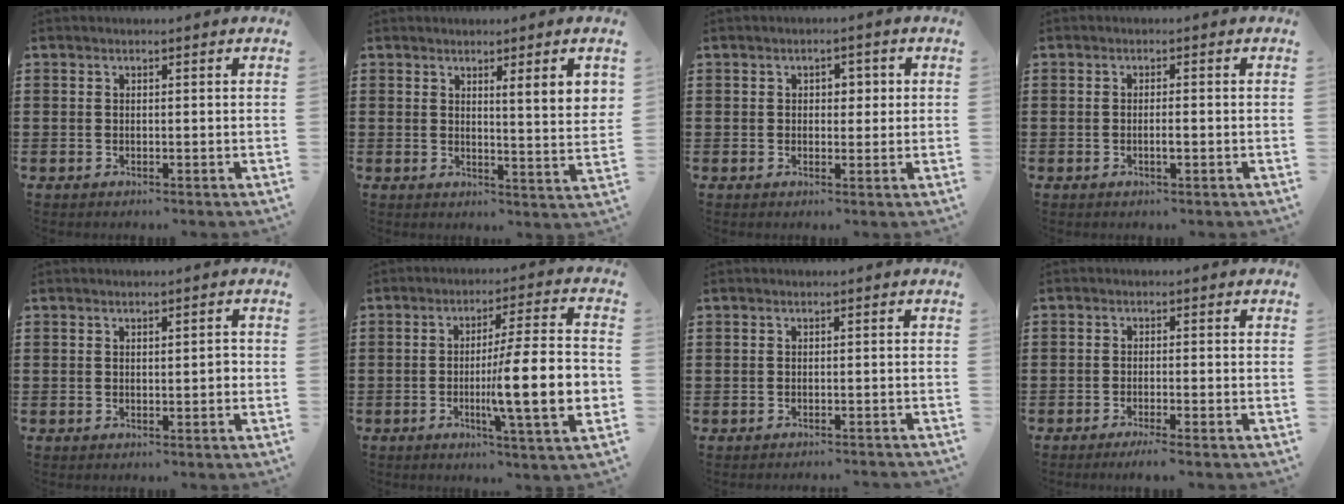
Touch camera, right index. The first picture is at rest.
{"total": 4.3, "force": [2.4, -0.3, 3.6], "torque": [-0.068, -0.007, 0.038]}
{"total": 2.1, "force": [0.2, 1.5, 1.4], "torque": [-0.023, 0.005, -0.001]}
{"total": 1.6, "force": [-0.6, 0.2, 1.5], "torque": [-0.028, 0.000, -0.010]}
{"total": 1.2, "force": [0.1, 0.3, 1.1], "torque": [-0.019, 0.001, 0.000]}
{"total": 13.2, "force": [-2.6, 1.4, 12.8], "torque": [-0.205, -0.017, -0.053]}
{"total": 1.0, "force": [-0.9, 0.1, -0.2], "torque": [0.000, 0.003, -0.022]}
{"total": 1.8, "force": [-1.4, -0.2, 1.1], "torque": [-0.018, -0.001, -0.026]}